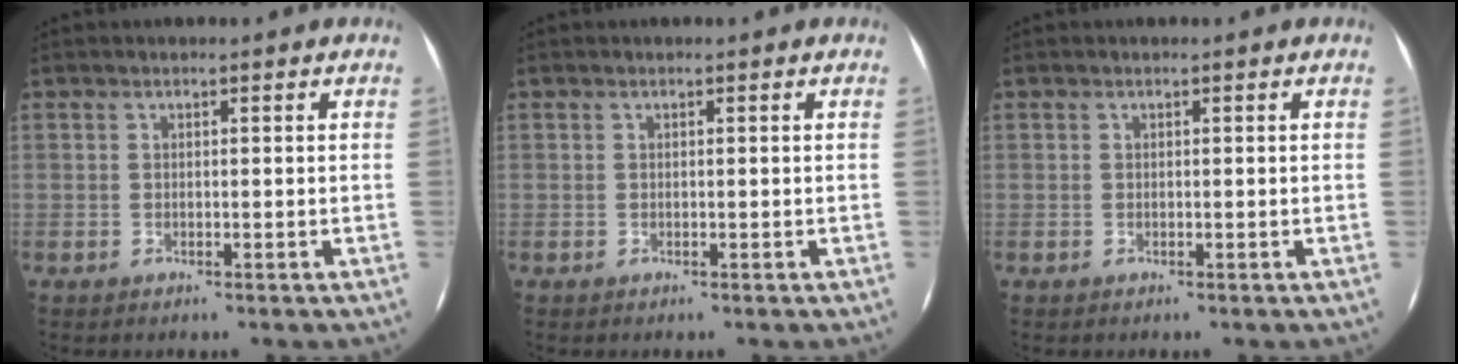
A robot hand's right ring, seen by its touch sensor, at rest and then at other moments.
{"total": 0.0}
{"total": 0.0}